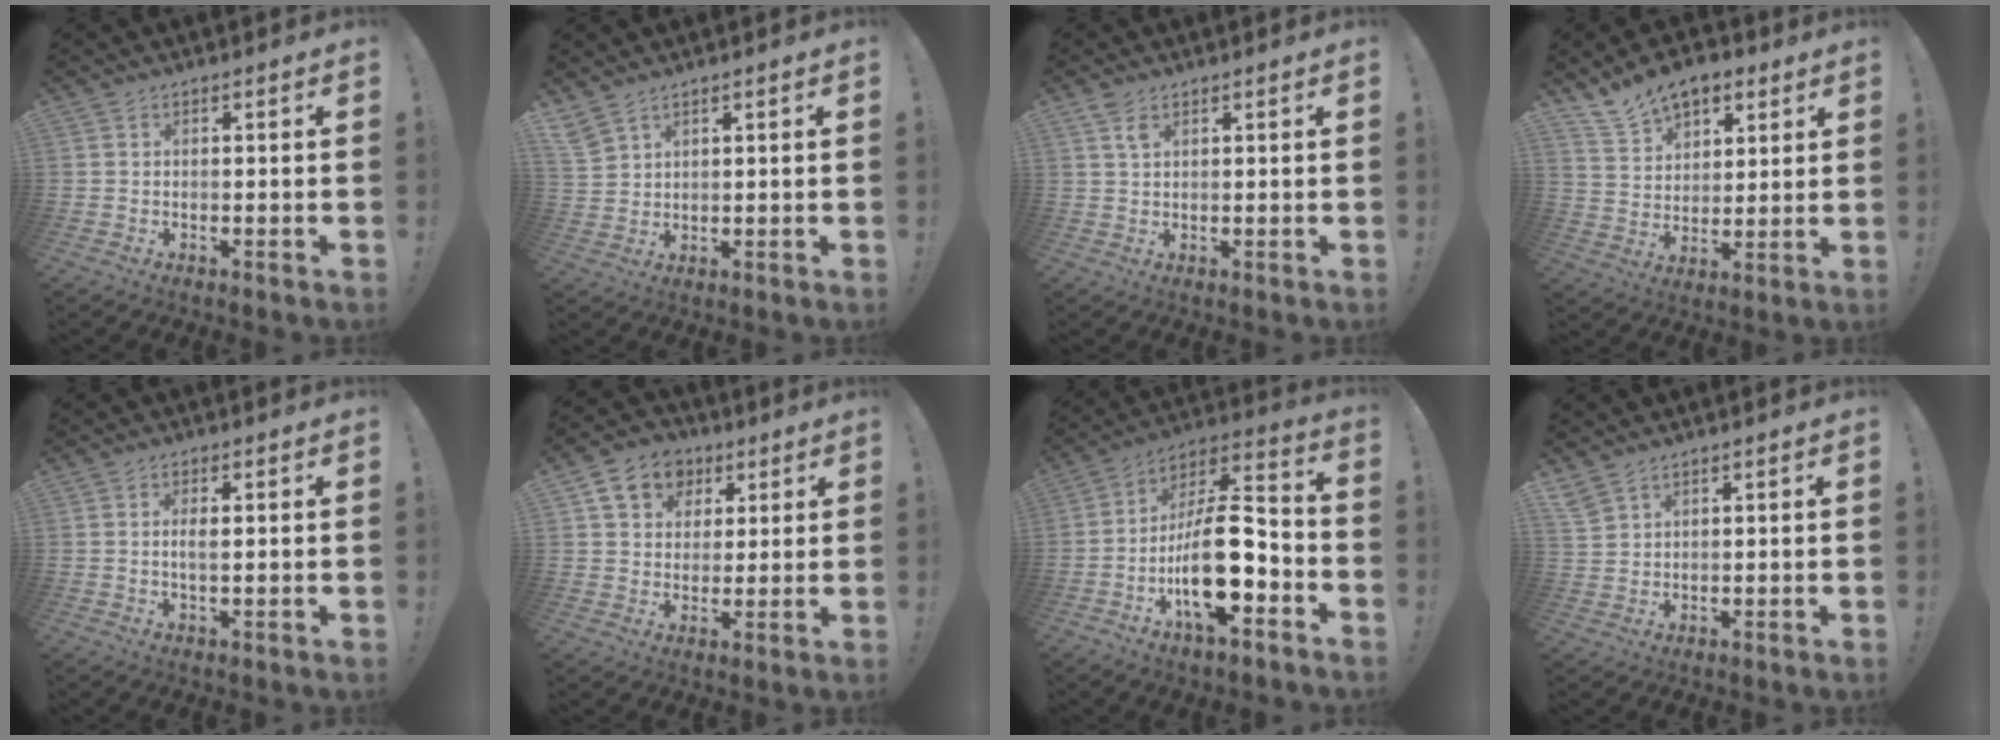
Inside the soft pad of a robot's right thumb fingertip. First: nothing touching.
{"total": 5.0, "force": [4.2, 2.2, 1.7], "torque": [-0.039, -0.016, 0.083]}
{"total": 3.4, "force": [2.0, 1.4, 2.4], "torque": [-0.043, -0.007, 0.035]}
{"total": 11.5, "force": [8.5, 6.8, 3.9], "torque": [-0.071, -0.051, 0.165]}
{"total": 2.5, "force": [0.0, 0.7, 2.4], "torque": [-0.036, -0.003, -0.003]}
{"total": 11.6, "force": [5.1, 9.4, 4.6], "torque": [-0.070, -0.016, 0.104]}
{"total": 20.1, "force": [-6.3, 8.1, 17.2], "torque": [-0.313, 0.036, -0.096]}
{"total": 4.1, "force": [3.3, 1.9, 1.5], "torque": [-0.031, -0.012, 0.066]}